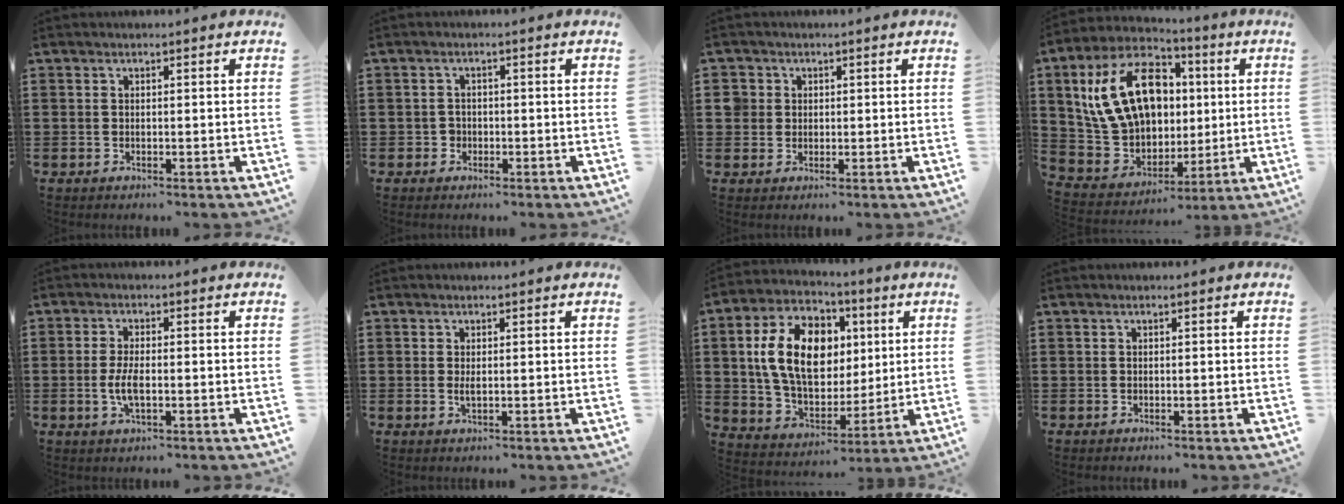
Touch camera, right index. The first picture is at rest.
{"total": 1.5, "force": [-0.7, 1.3, 0.2], "torque": [-0.008, 0.002, -0.016]}
{"total": 2.9, "force": [0.7, 2.8, 0.5], "torque": [-0.022, 0.012, 0.010]}
{"total": 17.3, "force": [3.5, 11.9, 12.0], "torque": [-0.271, 0.013, 0.067]}
{"total": 4.2, "force": [-0.7, 1.4, 3.9], "torque": [-0.091, -0.009, -0.018]}
{"total": 1.1, "force": [0.1, 0.3, 1.1], "torque": [-0.022, -0.002, 0.002]}
{"total": 14.5, "force": [2.6, 9.7, 10.5], "torque": [-0.228, 0.017, 0.045]}
{"total": 0.0}